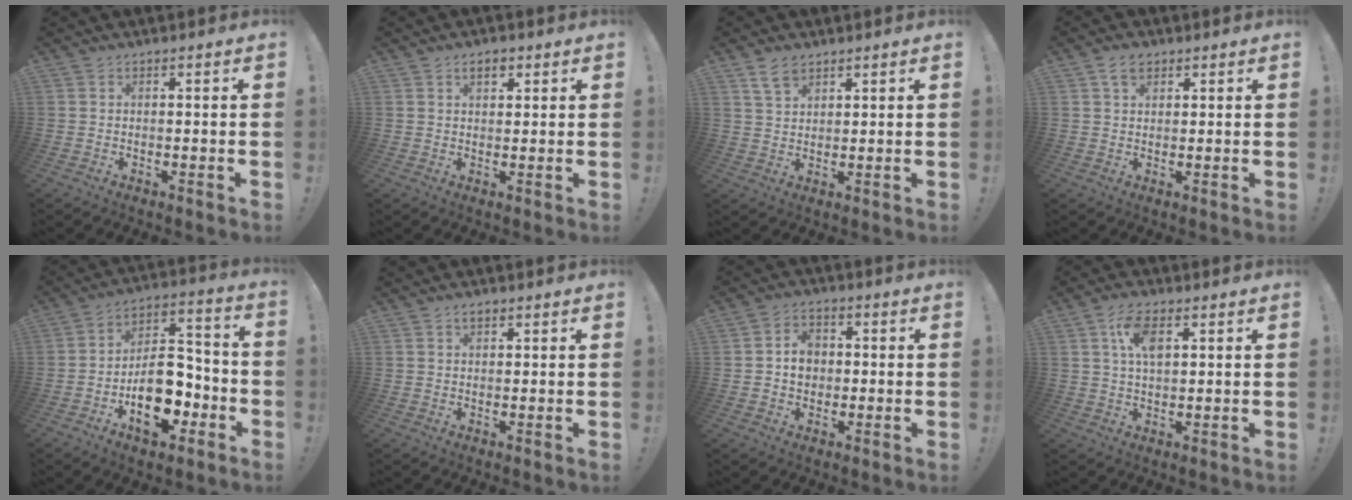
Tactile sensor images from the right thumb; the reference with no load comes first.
{"total": 3.6, "force": [1.8, 2.0, 2.3], "torque": [-0.034, 0.002, 0.029]}
{"total": 5.3, "force": [3.7, 2.9, 2.4], "torque": [-0.044, -0.011, 0.070]}
{"total": 4.1, "force": [2.2, 2.6, 2.2], "torque": [-0.035, -0.002, 0.040]}
{"total": 17.1, "force": [-6.8, 10.5, 11.7], "torque": [-0.162, 0.051, -0.105]}
{"total": 1.7, "force": [1.1, 0.9, 1.0], "torque": [-0.019, 0.003, 0.019]}
{"total": 6.2, "force": [0.4, 5.3, 3.0], "torque": [-0.031, 0.005, 0.005]}
{"total": 7.5, "force": [2.6, 3.7, 6.0], "torque": [-0.109, 0.004, 0.046]}